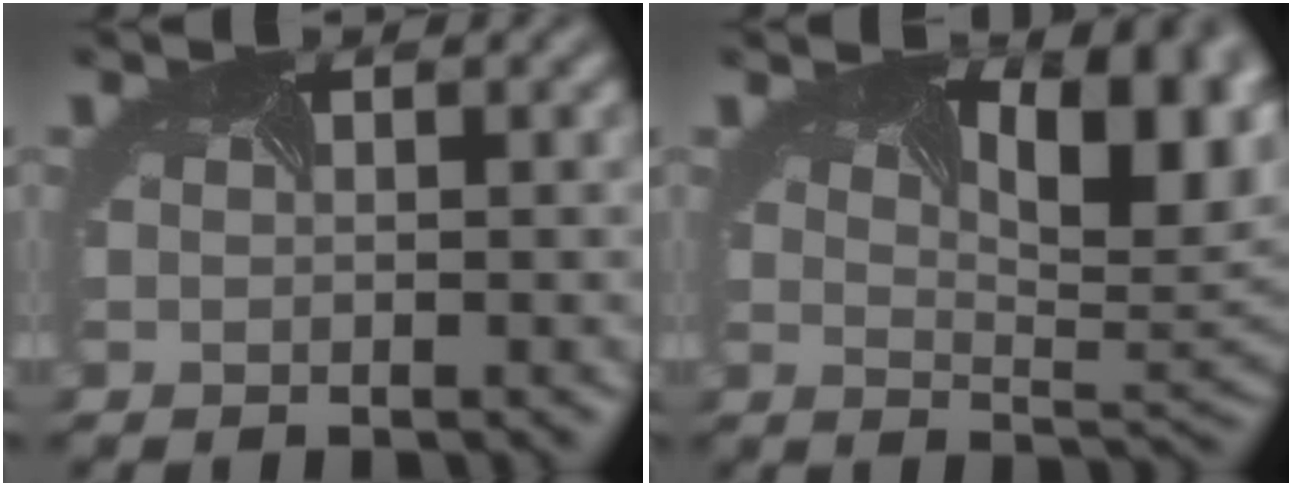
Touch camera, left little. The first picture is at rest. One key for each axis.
{"total": 9.8, "fx": 3.8, "fy": 3.9, "fz": 8.2, "tx": -0.095, "ty": 0.015, "tz": 0.052}